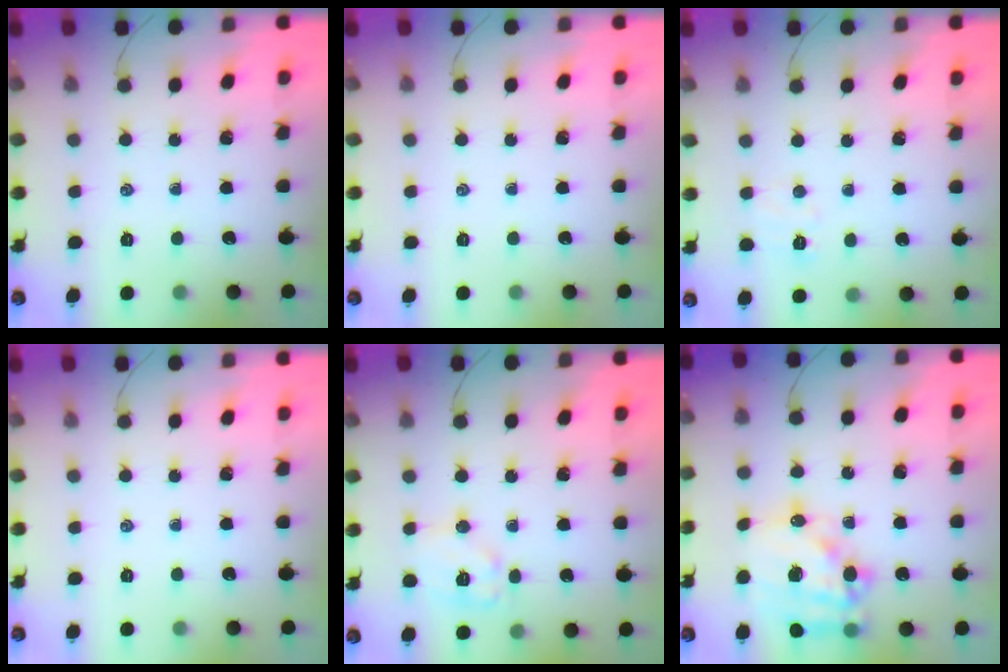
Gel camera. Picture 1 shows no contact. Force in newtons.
{"total": 0.0}
{"total": 4.9, "press": 4.8, "slide": 1.2}
{"total": 0.0}
{"total": 9.4, "press": 9.4, "slide": 0.7}
{"total": 16.9, "press": 16.5, "slide": 3.5}